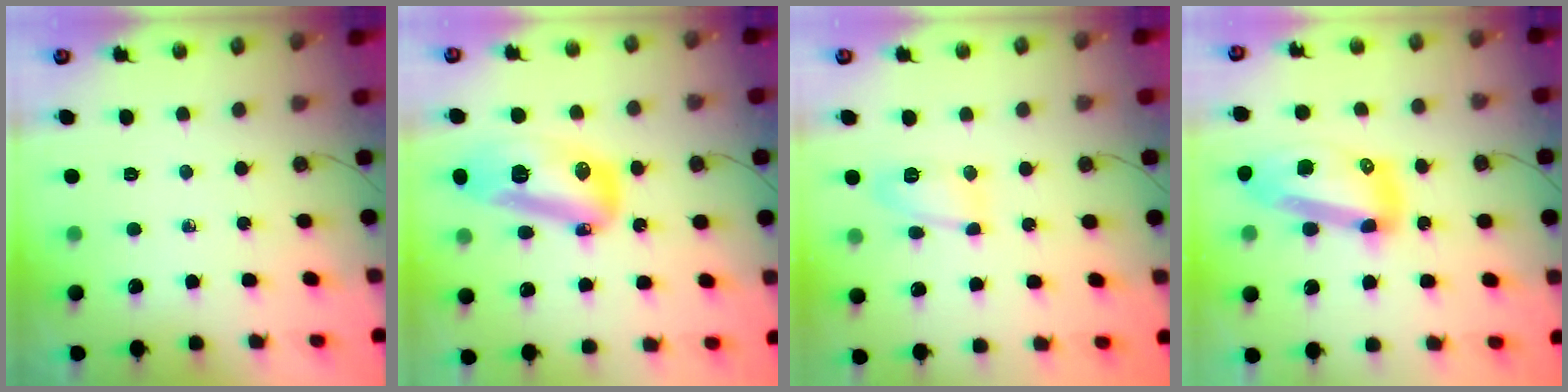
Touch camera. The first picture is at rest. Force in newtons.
{"total": 16.5, "press": 16.4, "slide": 1.7}
{"total": 7.3, "press": 7.3, "slide": 0.5}
{"total": 15.6, "press": 15.5, "slide": 1.8}